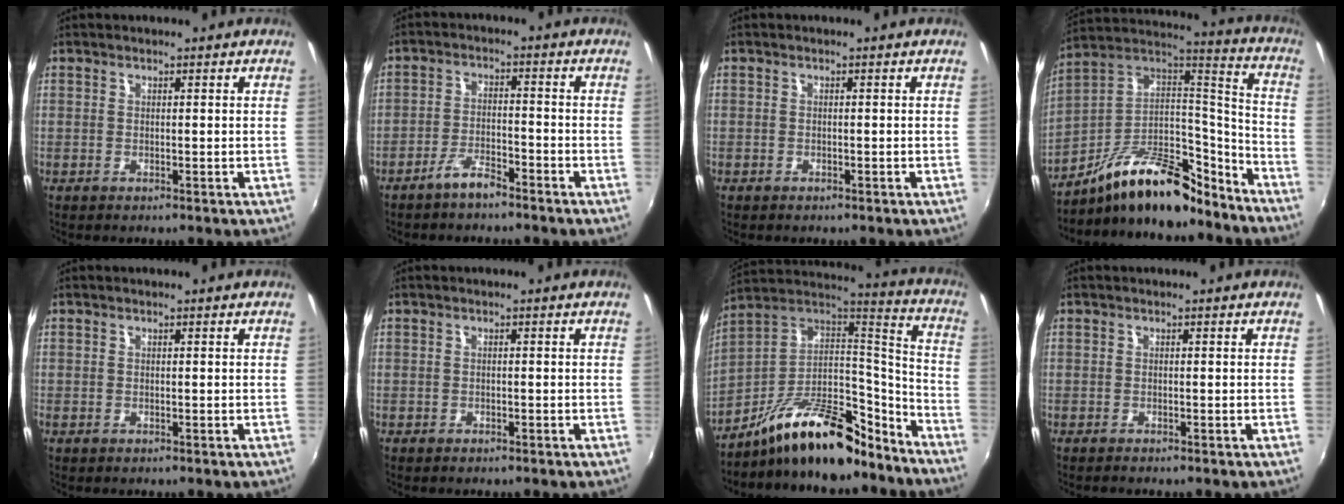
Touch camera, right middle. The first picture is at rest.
{"total": 4.9, "force": [-4.0, 0.9, 2.7], "torque": [-0.063, 0.003, -0.073]}
{"total": 0.6, "force": [-0.5, 0.4, 0.0], "torque": [-0.002, 0.001, -0.010]}
{"total": 19.8, "force": [-14.7, 7.7, 10.9], "torque": [-0.179, 0.034, -0.238]}
{"total": 0.0}
{"total": 0.7, "force": [-0.6, 0.3, 0.1], "torque": [-0.006, -0.001, -0.011]}
{"total": 19.9, "force": [-14.8, 7.3, 11.2], "torque": [-0.187, 0.025, -0.244]}
{"total": 0.7, "force": [-0.7, 0.0, 0.2], "torque": [-0.005, -0.005, -0.013]}